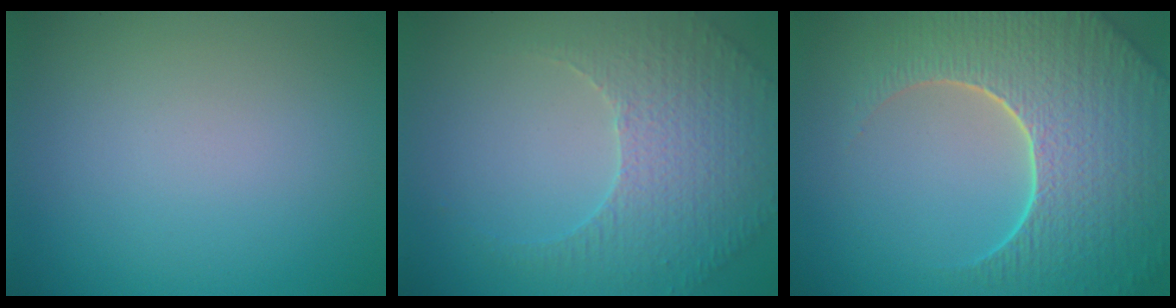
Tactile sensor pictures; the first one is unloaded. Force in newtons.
{"total": 4.1, "press": 3.7, "slide": 1.9}
{"total": 9.4, "press": 6.6, "slide": 6.6}